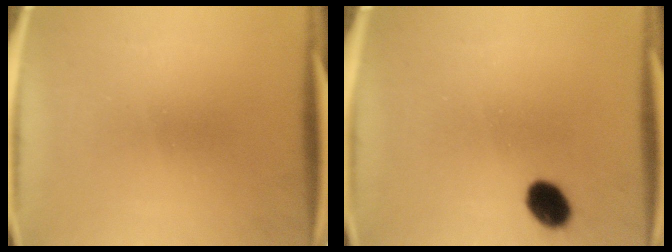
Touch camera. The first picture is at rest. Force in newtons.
{"total": 5.8}